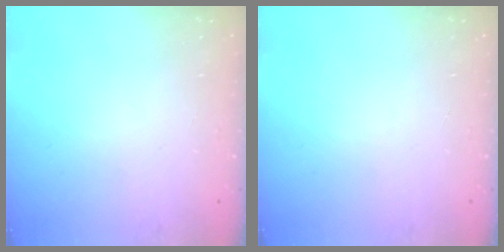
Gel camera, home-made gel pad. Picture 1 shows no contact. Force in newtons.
{"total": 0.0}